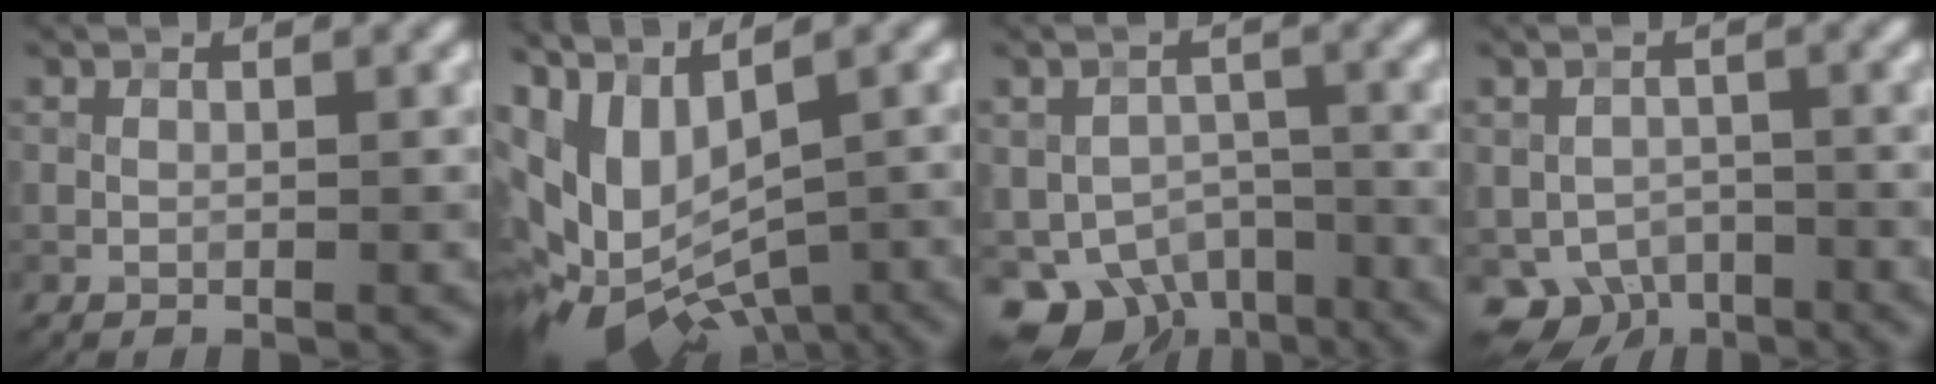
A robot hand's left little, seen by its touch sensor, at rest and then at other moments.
{"total": 11.8, "force": [-1.5, 7.1, 9.4], "torque": [-0.182, -0.019, 0.022]}
{"total": 7.6, "force": [-5.1, 4.4, 3.5], "torque": [-0.051, -0.019, -0.082]}
{"total": 4.0, "force": [-2.4, 2.8, 1.5], "torque": [-0.017, -0.010, -0.038]}